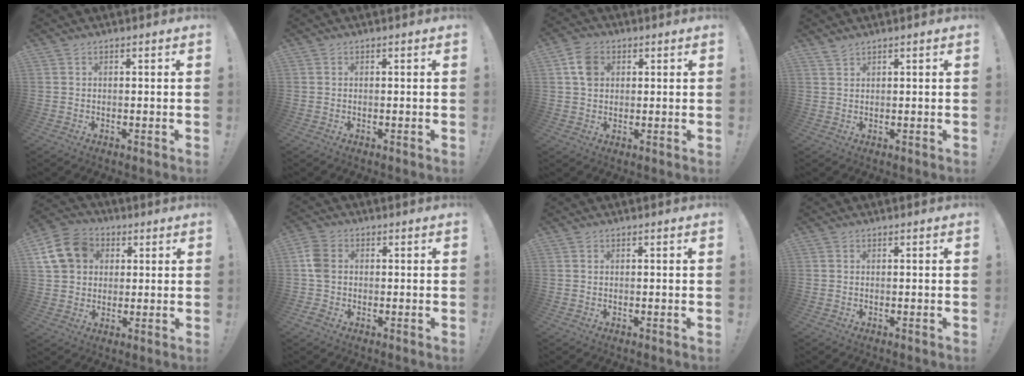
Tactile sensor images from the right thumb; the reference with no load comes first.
{"total": 0.0}
{"total": 7.1, "force": [2.0, 5.5, 4.1], "torque": [-0.062, 0.009, 0.043]}
{"total": 1.7, "force": [1.6, 0.4, 0.6], "torque": [-0.012, -0.006, 0.029]}
{"total": 14.4, "force": [4.3, 11.9, 6.8], "torque": [-0.101, -0.007, 0.091]}
{"total": 7.7, "force": [-0.2, 6.1, 4.8], "torque": [-0.103, 0.012, 0.001]}
{"total": 0.0}
{"total": 0.0}